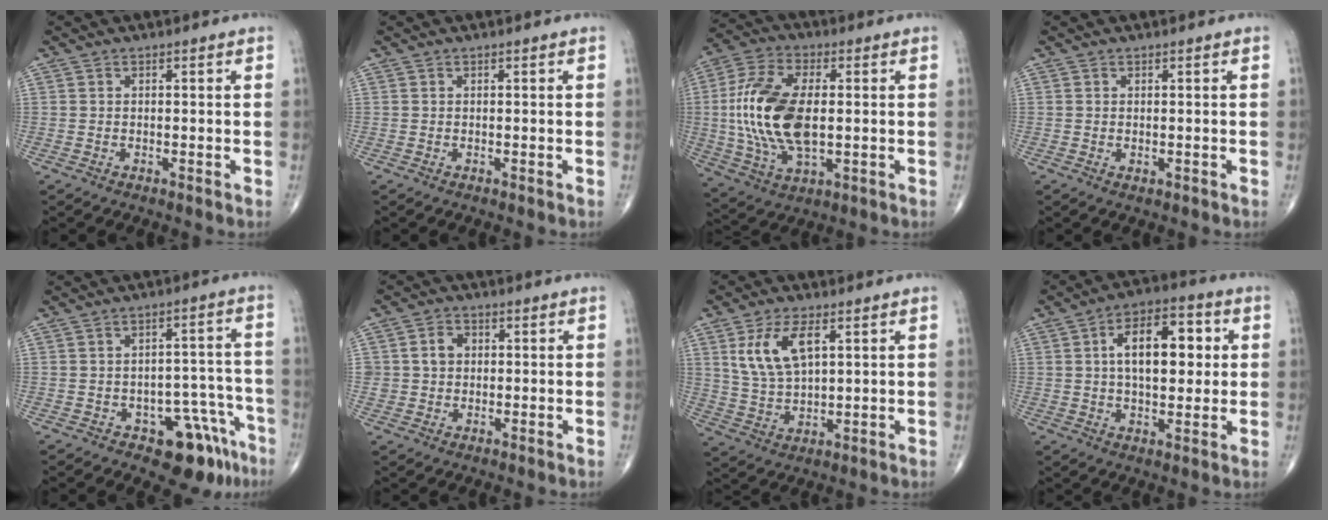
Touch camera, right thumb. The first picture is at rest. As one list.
[{"total": 0.0}, {"total": 18.3, "force": [0.3, 9.5, 15.6], "torque": [-0.328, -0.002, 0.007]}, {"total": 0.7, "force": [-0.1, 0.5, 0.6], "torque": [-0.009, -0.002, 0.000]}, {"total": 10.7, "force": [-6.2, 5.8, 6.5], "torque": [-0.038, 0.055, -0.075]}, {"total": 4.3, "force": [0.6, 3.7, 2.1], "torque": [-0.020, 0.005, 0.007]}, {"total": 10.2, "force": [3.8, 5.0, 8.0], "torque": [-0.152, -0.010, 0.081]}, {"total": 14.1, "force": [2.4, 7.5, 11.7], "torque": [-0.155, 0.014, 0.034]}]